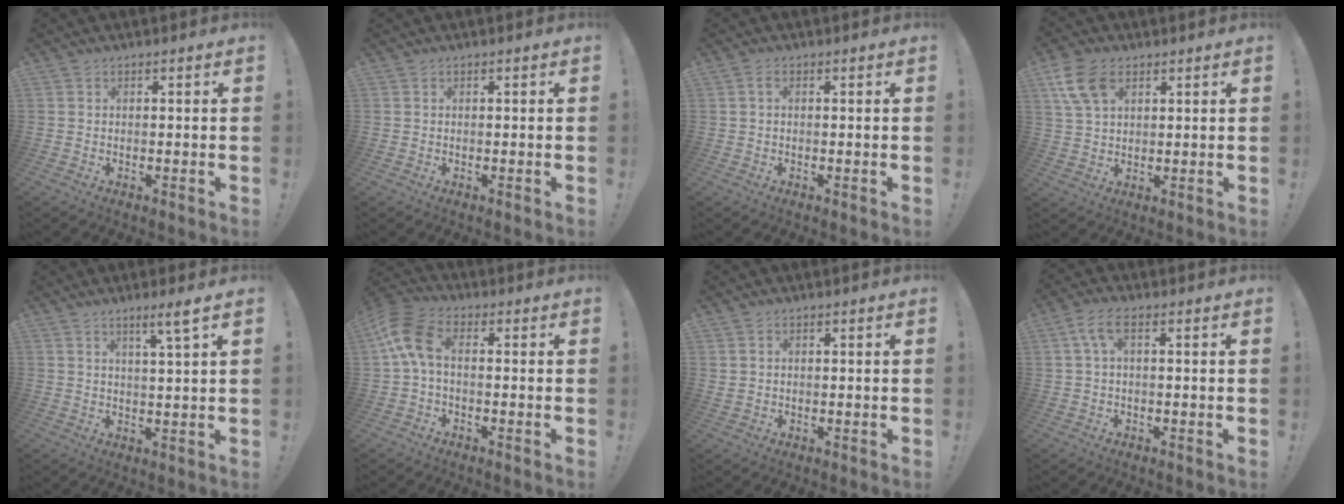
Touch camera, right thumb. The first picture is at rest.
{"total": 0.0}
{"total": 1.5, "force": [0.2, 0.6, 1.3], "torque": [-0.019, 0.001, 0.002]}
{"total": 9.9, "force": [4.7, 5.7, 6.5], "torque": [-0.128, -0.008, 0.090]}
{"total": 5.4, "force": [3.3, -0.3, 4.2], "torque": [-0.056, -0.021, 0.047]}
{"total": 10.0, "force": [1.9, 5.3, 8.2], "torque": [-0.177, 0.004, 0.040]}
{"total": 1.3, "force": [0.8, 1.0, 0.6], "torque": [-0.016, 0.004, 0.016]}
{"total": 5.3, "force": [1.1, 1.7, 4.9], "torque": [-0.107, 0.005, 0.022]}